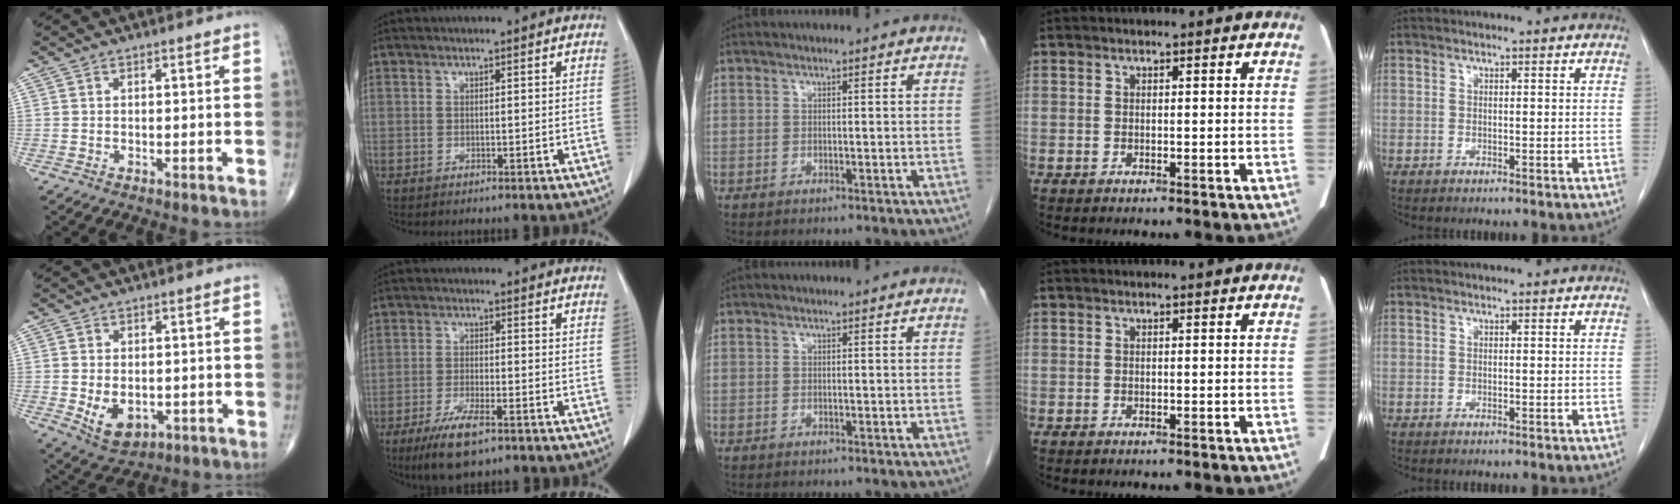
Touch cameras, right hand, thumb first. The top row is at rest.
{"thumb": {"total": 6.8, "force": [-1.3, 4.6, 4.9], "torque": [-0.069, -0.006, -0.006]}, "index": {"total": 7.6, "force": [-4.8, 1.7, 5.6], "torque": [-0.107, -0.015, -0.081]}}